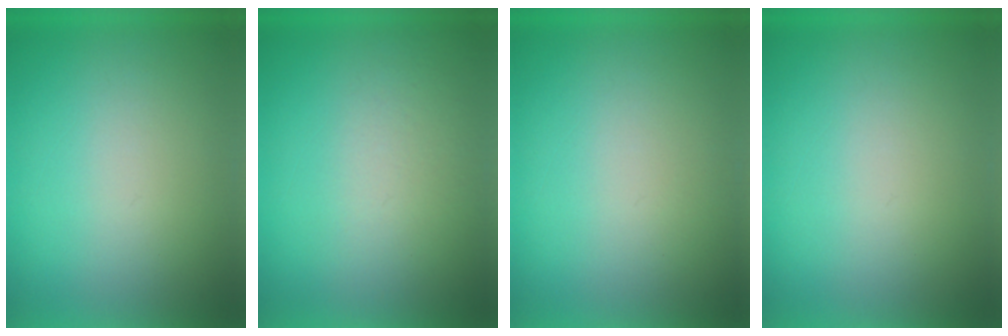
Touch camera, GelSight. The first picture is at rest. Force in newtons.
{"total": 4.8}
{"total": 1.0}
{"total": 0.0}